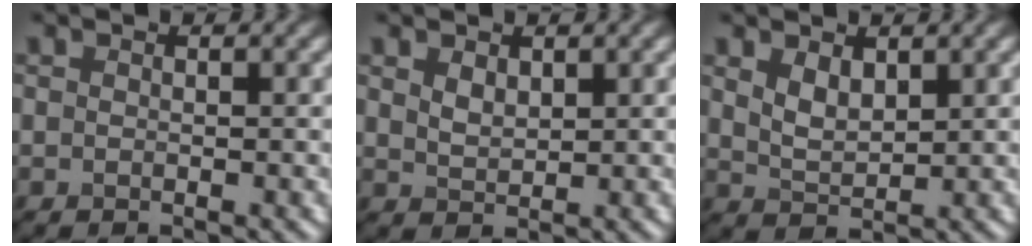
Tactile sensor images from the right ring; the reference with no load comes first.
{"total": 1.7, "force": [0.9, 1.0, 1.0], "torque": [-0.022, -0.003, 0.023]}
{"total": 2.4, "force": [1.2, 1.4, 1.6], "torque": [-0.038, -0.005, 0.031]}